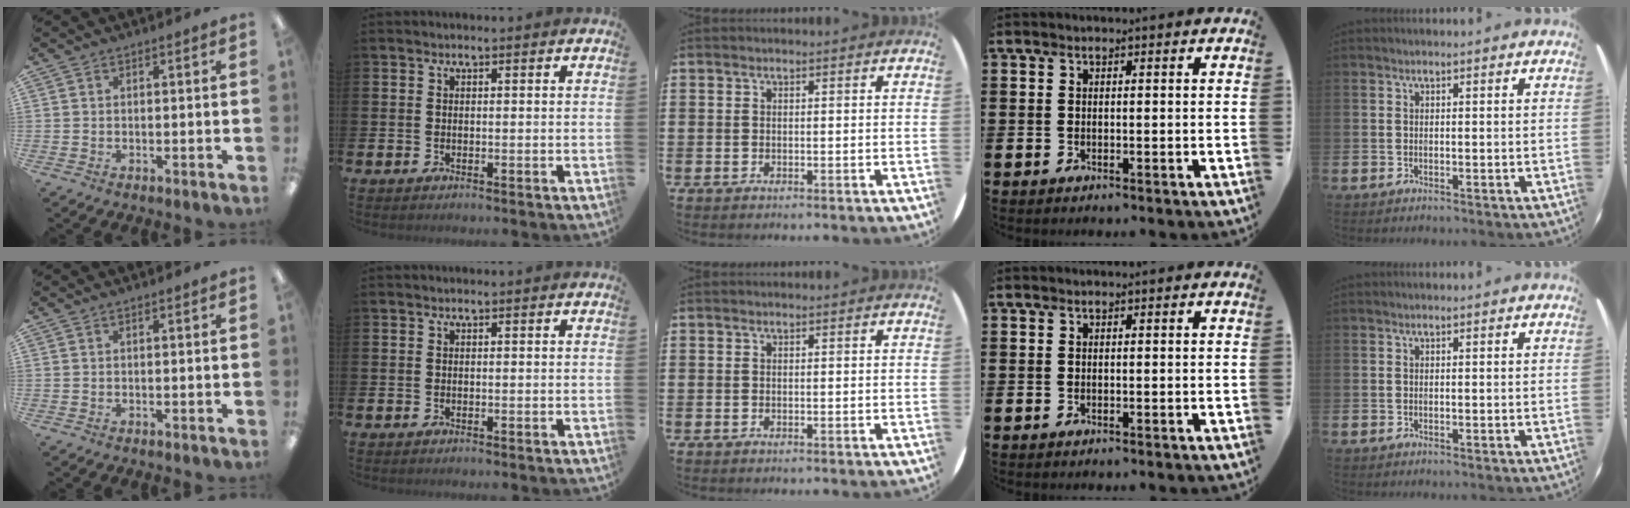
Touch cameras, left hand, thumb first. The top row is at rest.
{}